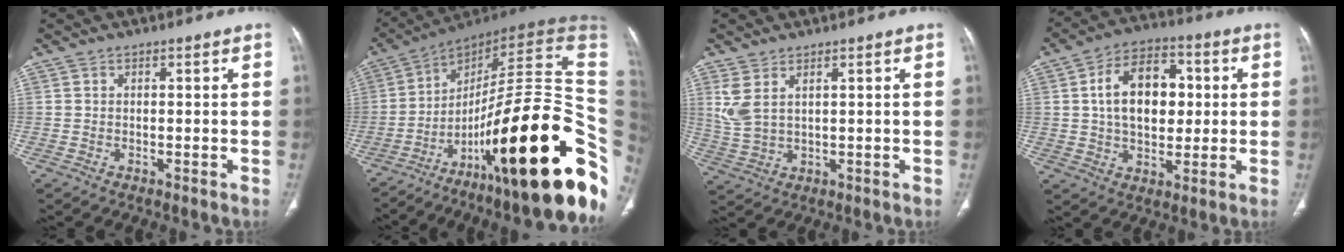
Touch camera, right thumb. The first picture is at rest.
{"total": 39.9, "force": [-11.2, 11.0, 36.7], "torque": [-0.447, 0.079, -0.167]}
{"total": 5.5, "force": [2.4, 2.7, 4.1], "torque": [-0.097, -0.006, 0.063]}
{"total": 14.4, "force": [2.0, 9.3, 10.8], "torque": [-0.138, 0.010, 0.028]}